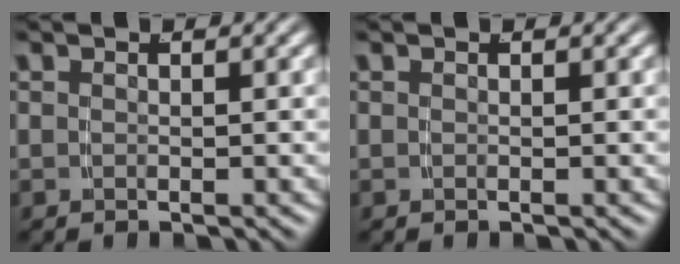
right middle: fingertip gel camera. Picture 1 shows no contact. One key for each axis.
{"total": 0.0}